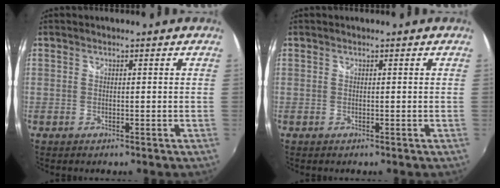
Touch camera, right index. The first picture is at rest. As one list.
[{"total": 0.0}]